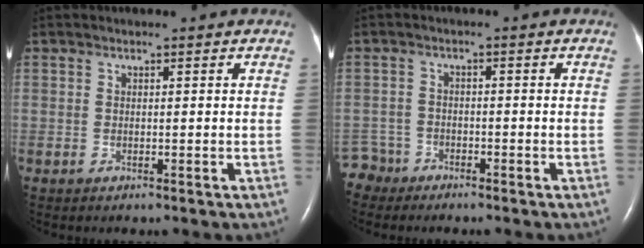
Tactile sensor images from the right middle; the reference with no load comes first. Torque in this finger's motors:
{"motor_torque": [0.06, -0.10, 0.12, 0.01]}